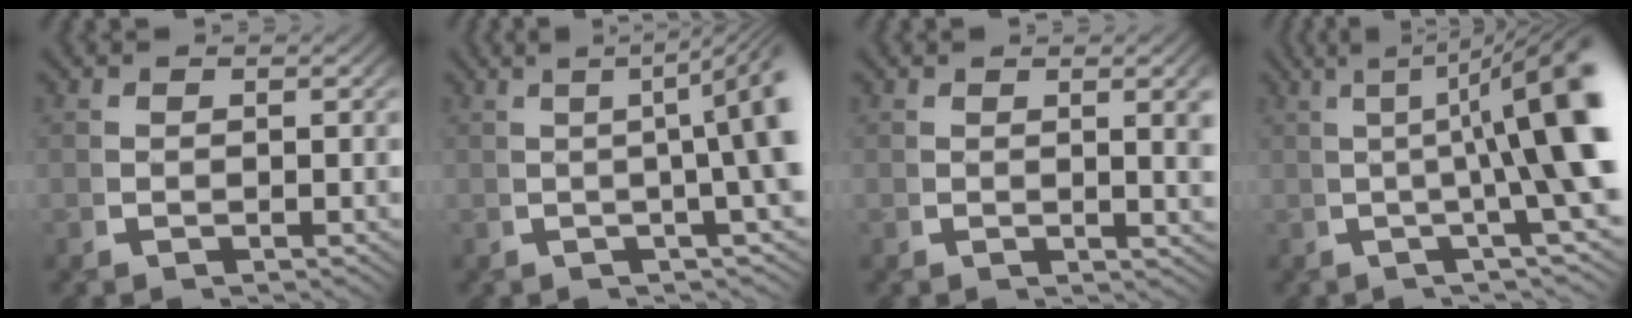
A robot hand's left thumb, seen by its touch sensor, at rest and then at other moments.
{"total": 9.9, "force": [1.9, 4.0, 8.8], "torque": [-0.100, 0.033, 0.007]}
{"total": 2.8, "force": [0.7, 0.5, 2.7], "torque": [-0.034, -0.003, 0.011]}
{"total": 11.9, "force": [1.8, 4.6, 10.8], "torque": [-0.137, 0.004, 0.015]}